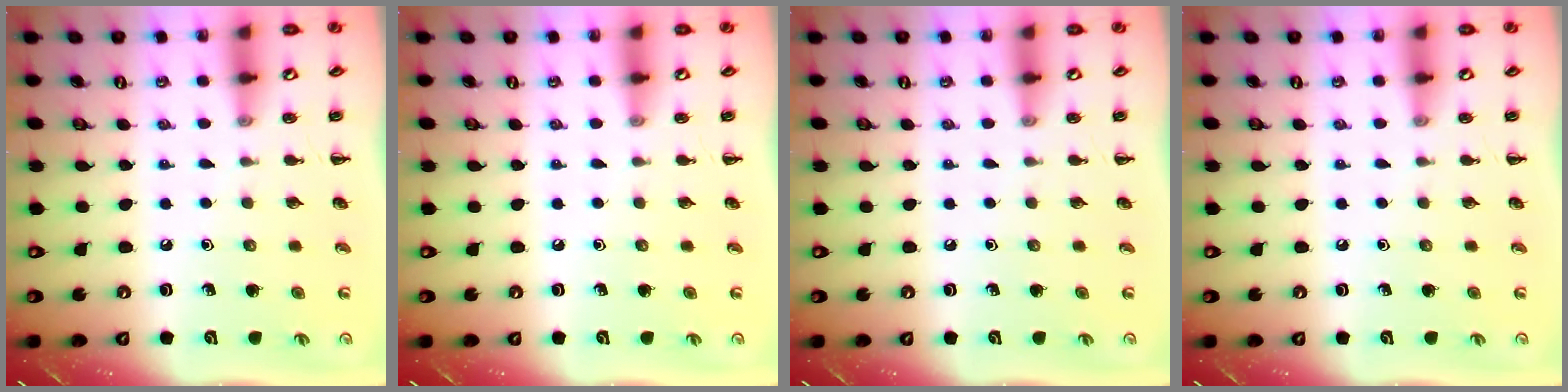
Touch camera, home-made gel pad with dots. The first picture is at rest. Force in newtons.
{"total": 0.0}
{"total": 0.0}
{"total": 0.0}